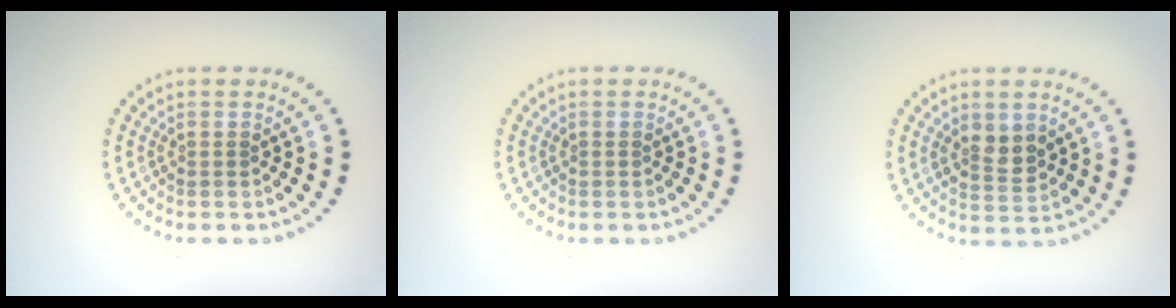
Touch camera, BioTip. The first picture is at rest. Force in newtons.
{"total": 0.0}
{"total": 2.5, "press": 2.4, "slide": 0.6}